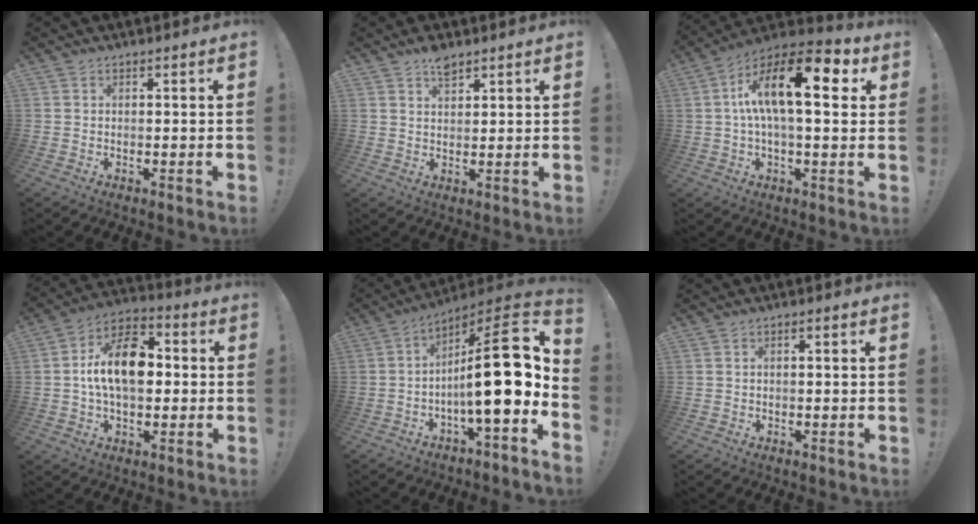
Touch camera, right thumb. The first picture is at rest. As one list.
[{"total": 4.9, "force": [3.6, 2.1, 2.6], "torque": [-0.026, -0.024, 0.060]}, {"total": 18.7, "force": [4.7, 7.0, 16.7], "torque": [-0.279, -0.013, 0.066]}, {"total": 16.3, "force": [1.2, 9.9, 12.9], "torque": [-0.214, 0.014, 0.021]}, {"total": 20.4, "force": [-0.3, 4.4, 19.9], "torque": [-0.302, -0.002, -0.011]}, {"total": 1.1, "force": [-0.1, 0.2, 1.1], "torque": [-0.014, 0.000, -0.004]}]